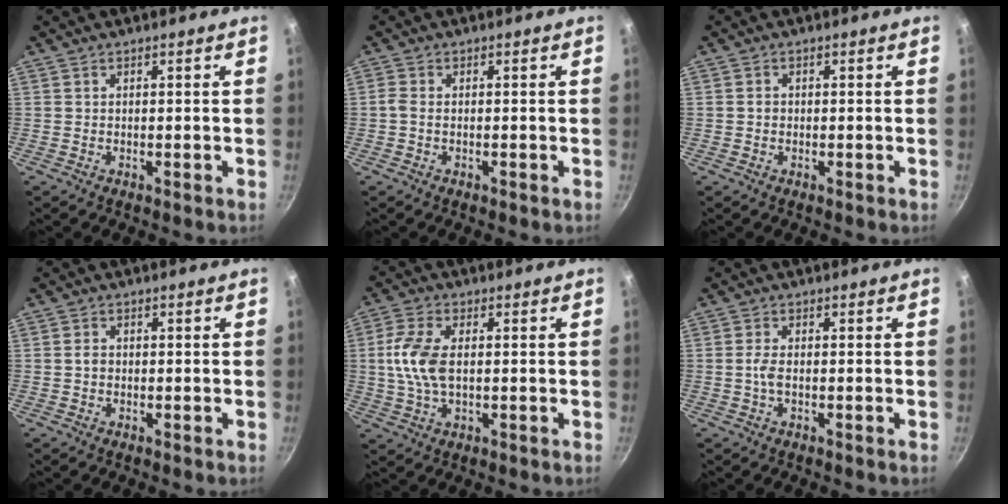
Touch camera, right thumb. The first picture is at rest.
{"total": 1.4, "force": [-0.5, 0.7, 1.1], "torque": [-0.034, 0.003, -0.015]}
{"total": 1.0, "force": [-0.1, 0.9, 0.4], "torque": [-0.005, 0.005, -0.002]}
{"total": 1.5, "force": [-0.2, 1.2, 0.9], "torque": [-0.012, 0.006, -0.002]}
{"total": 8.8, "force": [0.5, 4.6, 7.4], "torque": [-0.156, 0.006, 0.006]}
{"total": 2.2, "force": [-0.3, 0.9, 2.0], "torque": [-0.048, 0.002, -0.009]}